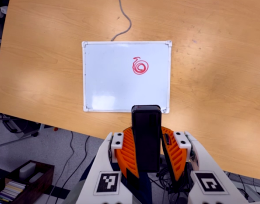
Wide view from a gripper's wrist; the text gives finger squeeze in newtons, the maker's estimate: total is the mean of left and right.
{"total": 8.6, "left": 7.5, "right": 9.7}